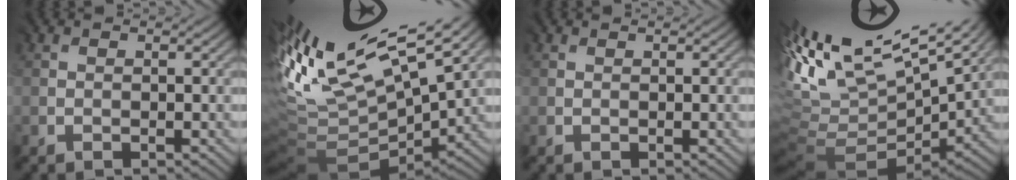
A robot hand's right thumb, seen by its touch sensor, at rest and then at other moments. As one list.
[{"total": 15.3, "force": [6.5, 4.7, 13.1], "torque": [-0.265, 0.028, 0.148]}, {"total": 0.0}, {"total": 14.0, "force": [6.5, 5.6, 11.0], "torque": [-0.242, 0.025, 0.143]}]